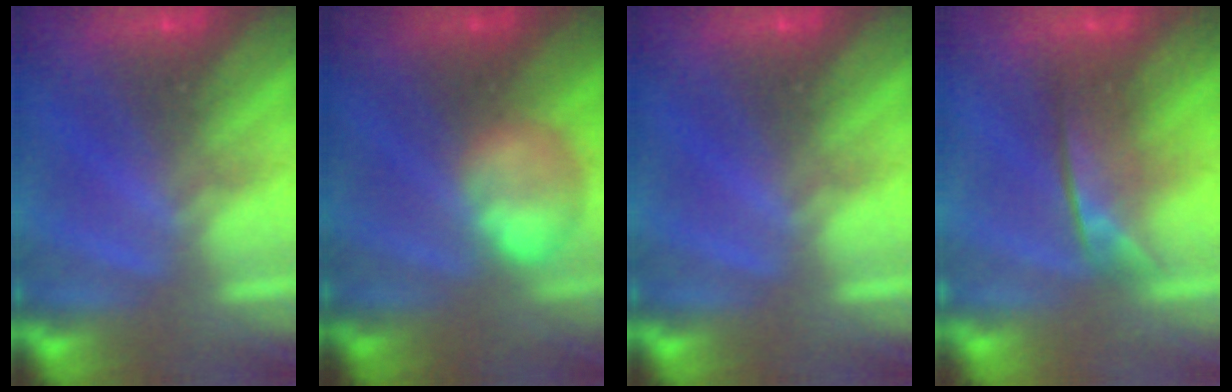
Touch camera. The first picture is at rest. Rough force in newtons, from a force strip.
{"total": 2.6}
{"total": 0.0}
{"total": 2.1}